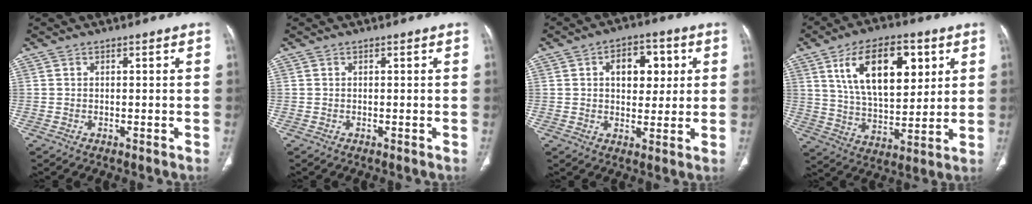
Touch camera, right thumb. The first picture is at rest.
{"total": 0.0}
{"total": 9.4, "force": [2.5, 6.1, 6.7], "torque": [-0.052, 0.002, 0.036]}
{"total": 18.6, "force": [7.1, 9.6, 14.2], "torque": [-0.195, -0.024, 0.129]}